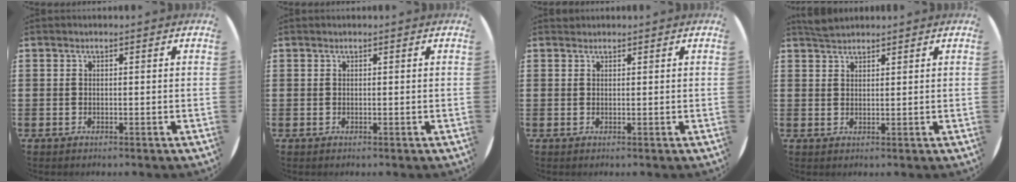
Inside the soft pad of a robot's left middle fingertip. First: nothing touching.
{"total": 0.0}
{"total": 0.5, "force": [0.5, 0.1, -0.1], "torque": [0.002, 0.004, 0.009]}
{"total": 2.1, "force": [2.0, 0.5, 0.3], "torque": [-0.002, 0.000, 0.038]}